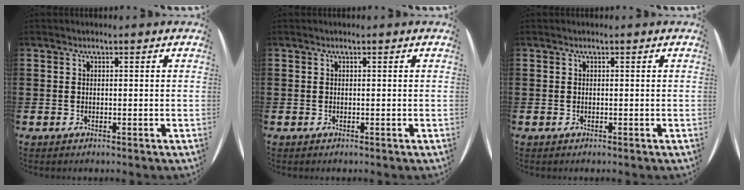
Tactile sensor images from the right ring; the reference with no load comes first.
{"total": 0.0}
{"total": 0.0}